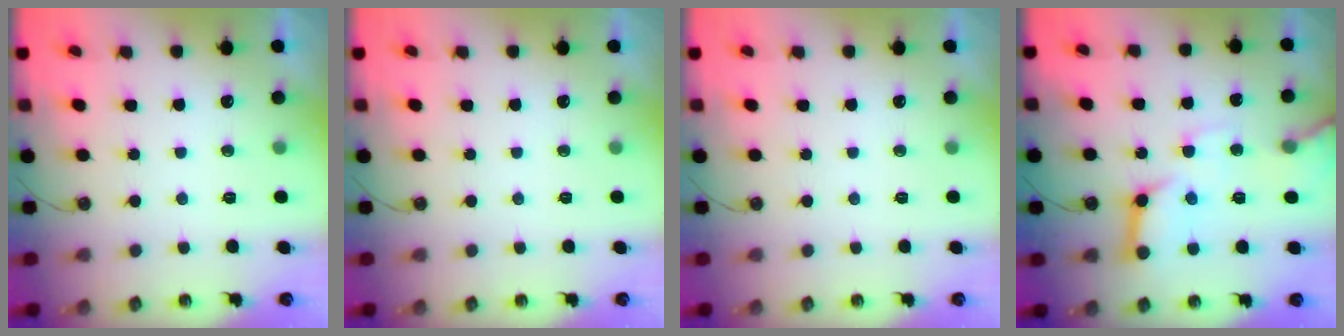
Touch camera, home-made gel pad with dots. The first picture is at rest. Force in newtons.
{"total": 0.0}
{"total": 0.0}
{"total": 14.4, "press": 14.3, "slide": 1.7}